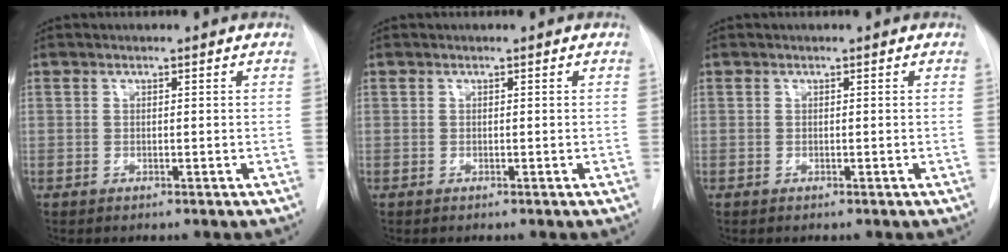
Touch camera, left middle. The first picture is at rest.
{"total": 0.0}
{"total": 0.0}